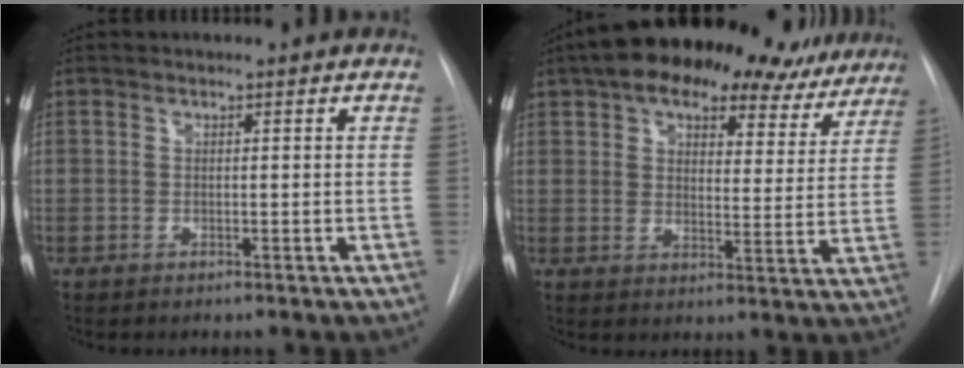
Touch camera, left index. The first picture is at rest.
{"total": 23.9, "force": [18.6, 9.9, 11.4], "torque": [-0.188, 0.033, 0.238]}